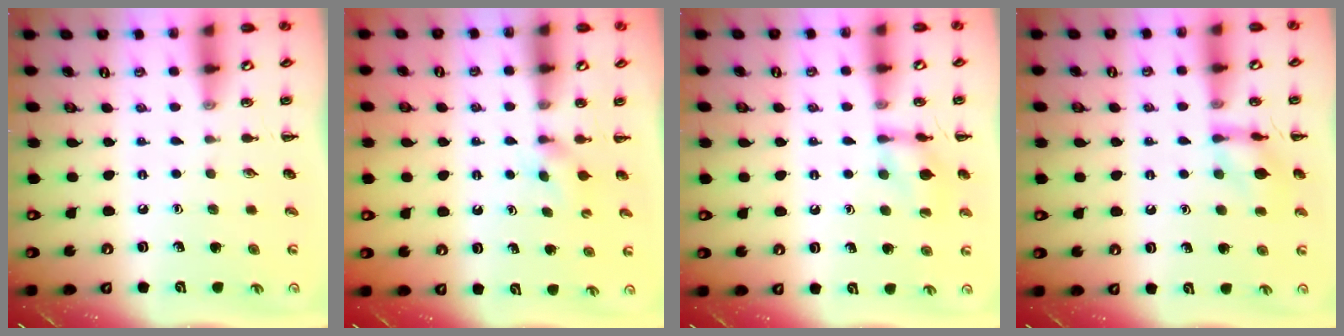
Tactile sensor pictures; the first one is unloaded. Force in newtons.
{"total": 2.5, "press": 2.4, "slide": 0.9}
{"total": 11.4, "press": 11.3, "slide": 1.5}
{"total": 11.4, "press": 11.4, "slide": 0.9}